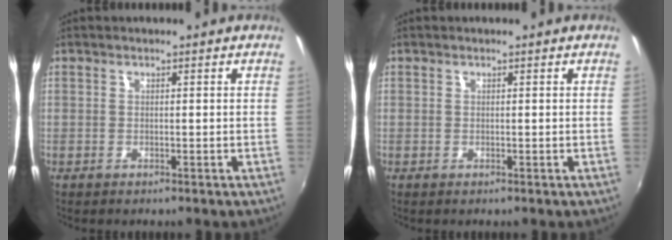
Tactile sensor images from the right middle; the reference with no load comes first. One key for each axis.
{"total": 0.0}